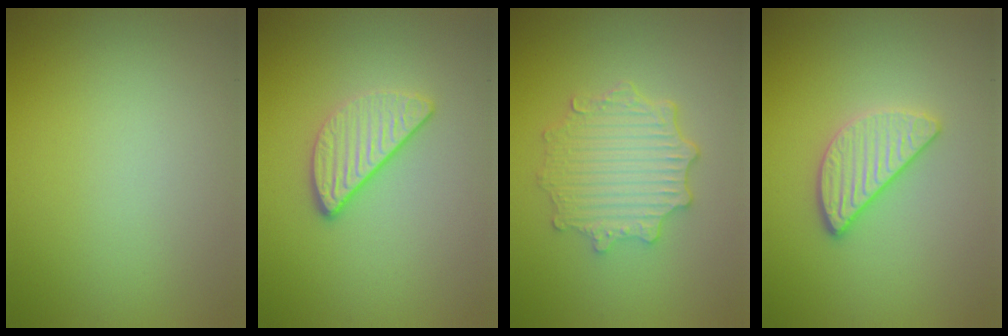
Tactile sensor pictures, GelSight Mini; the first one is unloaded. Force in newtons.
{"total": 2.9, "press": 2.4, "slide": 1.6}
{"total": 4.6, "press": 3.8, "slide": 2.7}
{"total": 3.1, "press": 2.8, "slide": 1.4}